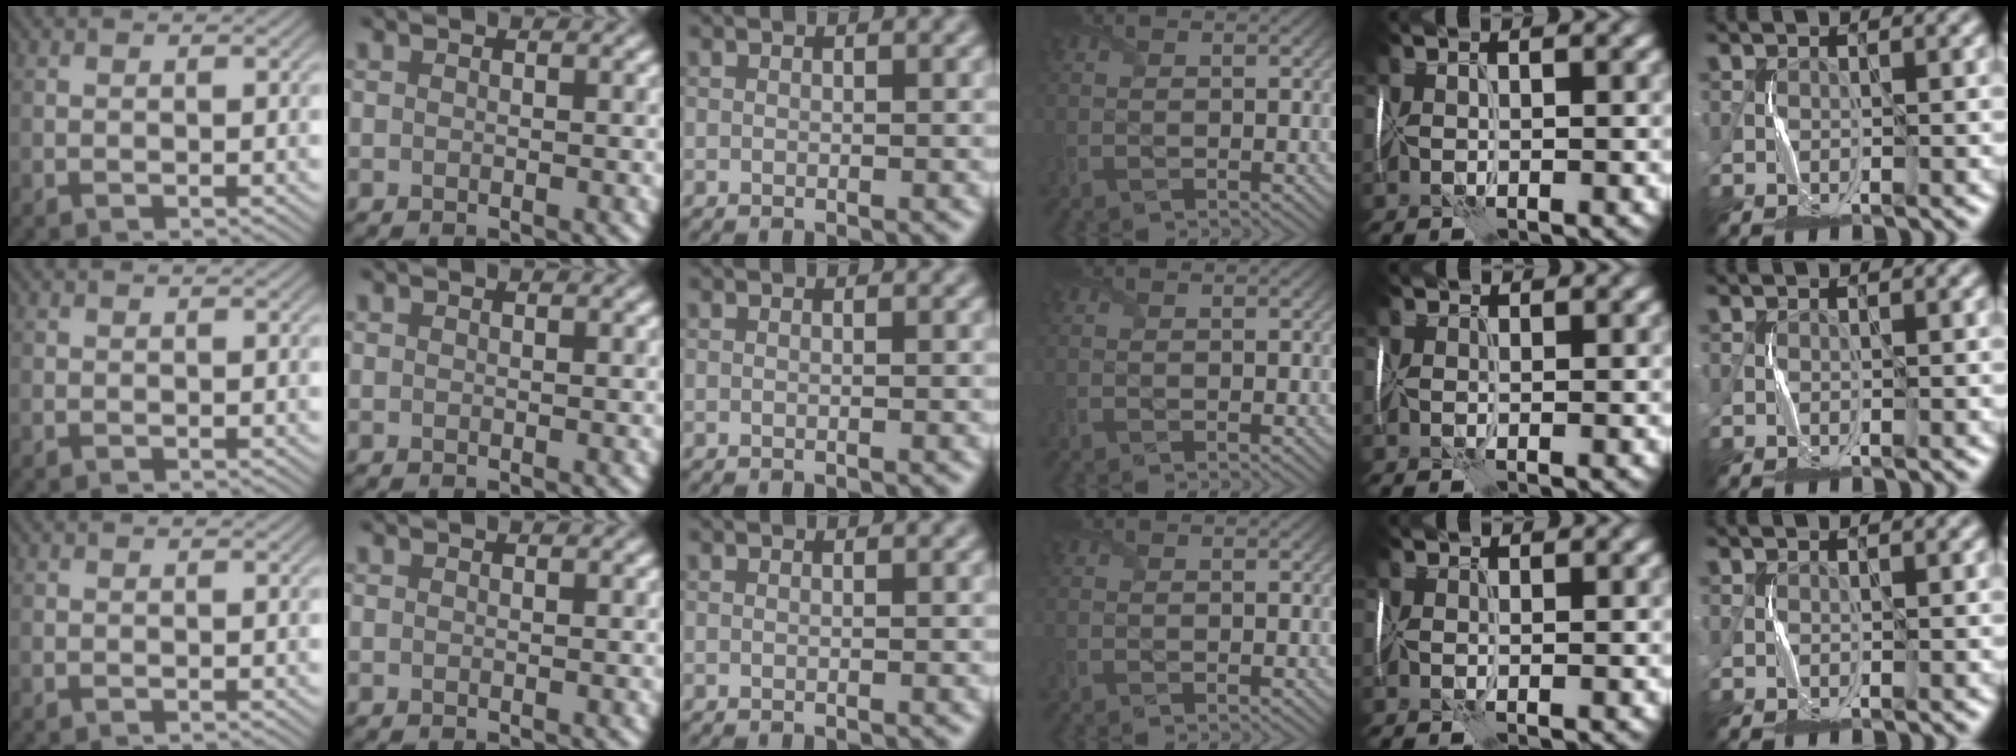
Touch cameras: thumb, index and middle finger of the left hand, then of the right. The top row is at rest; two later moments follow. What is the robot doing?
{"motion": "wrap", "object": "plastic wrap"}